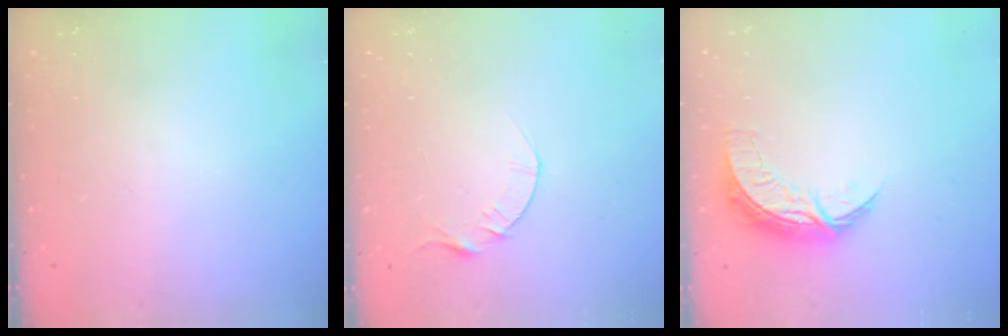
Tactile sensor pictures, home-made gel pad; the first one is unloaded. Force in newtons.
{"total": 4.1, "press": 4.0, "slide": 0.5}
{"total": 7.5, "press": 7.5, "slide": 0.5}